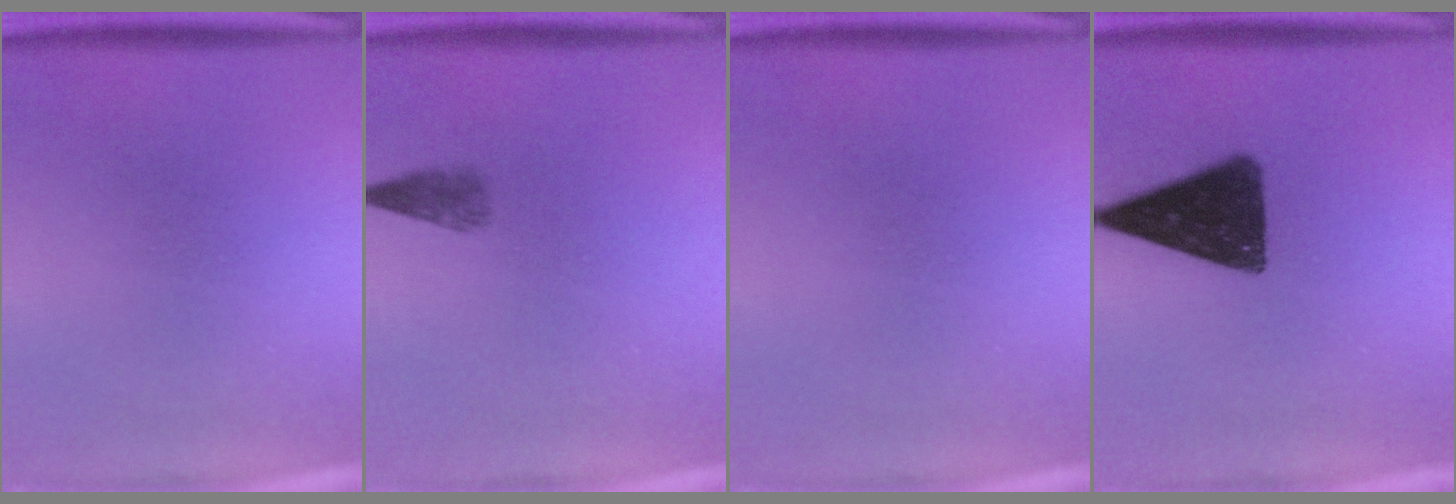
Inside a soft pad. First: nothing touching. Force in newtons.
{"total": 1.9}
{"total": 0.0}
{"total": 13.7}